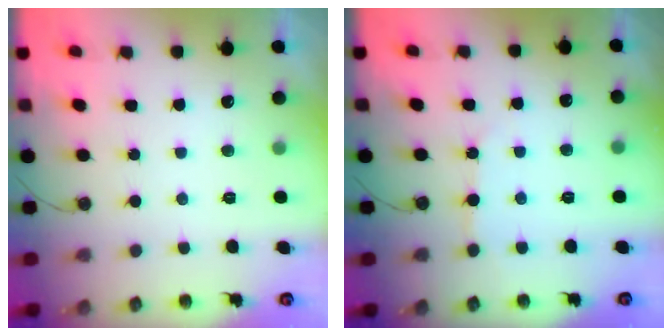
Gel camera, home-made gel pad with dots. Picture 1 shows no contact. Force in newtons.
{"total": 4.1, "press": 4.0, "slide": 0.3}